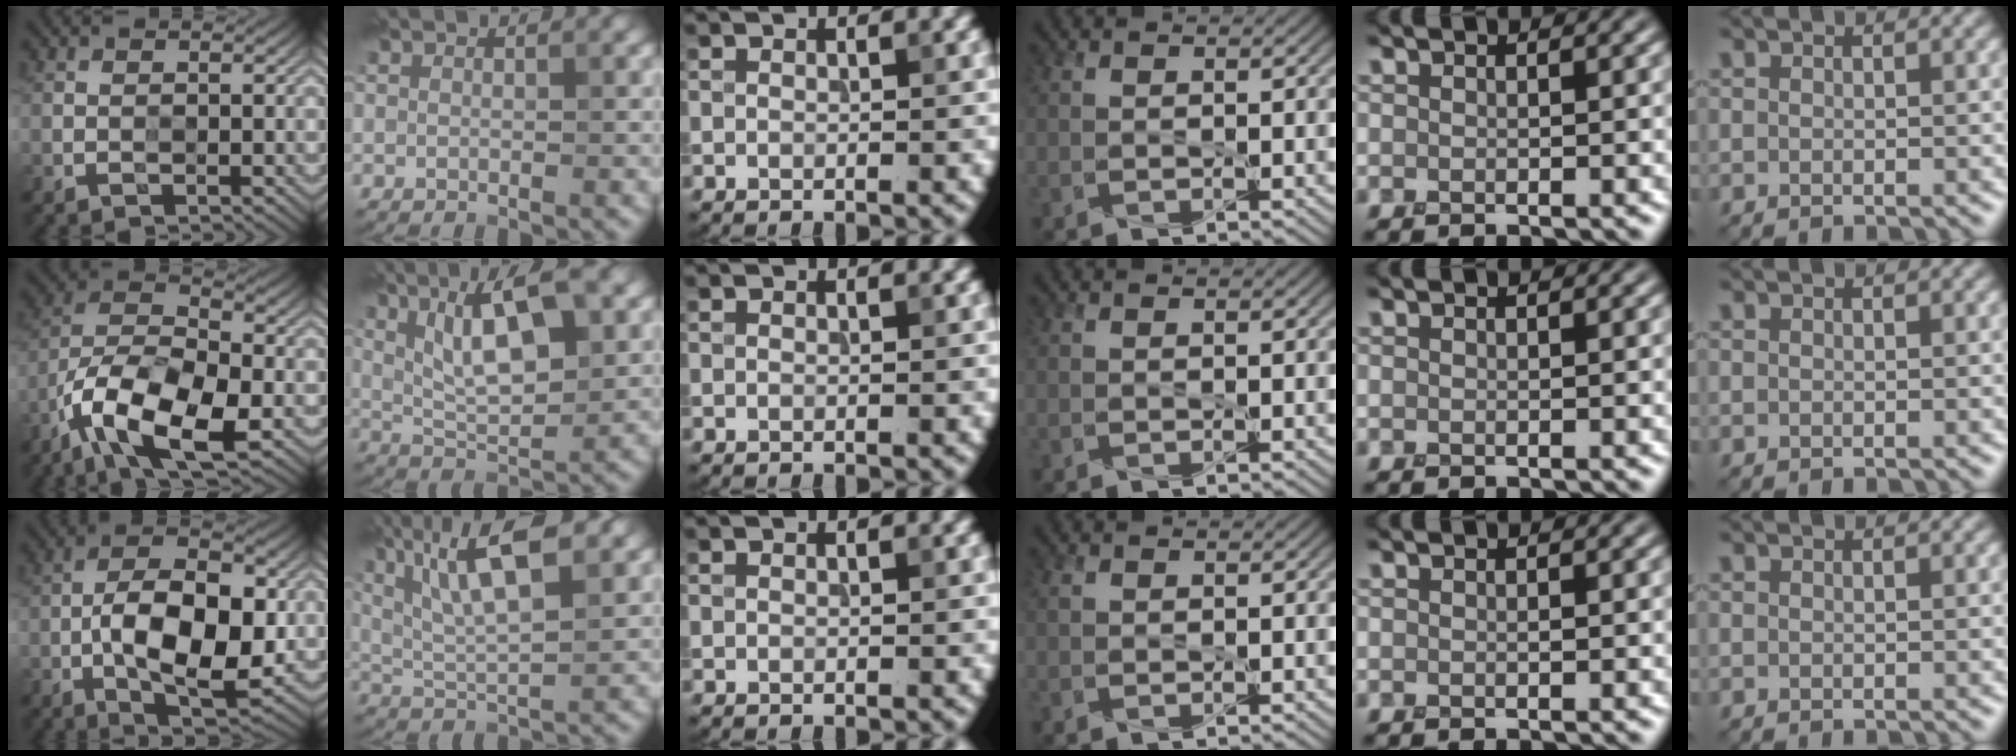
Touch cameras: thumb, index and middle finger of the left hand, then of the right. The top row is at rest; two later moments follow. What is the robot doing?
{"motion": "peel", "object": "sticker"}